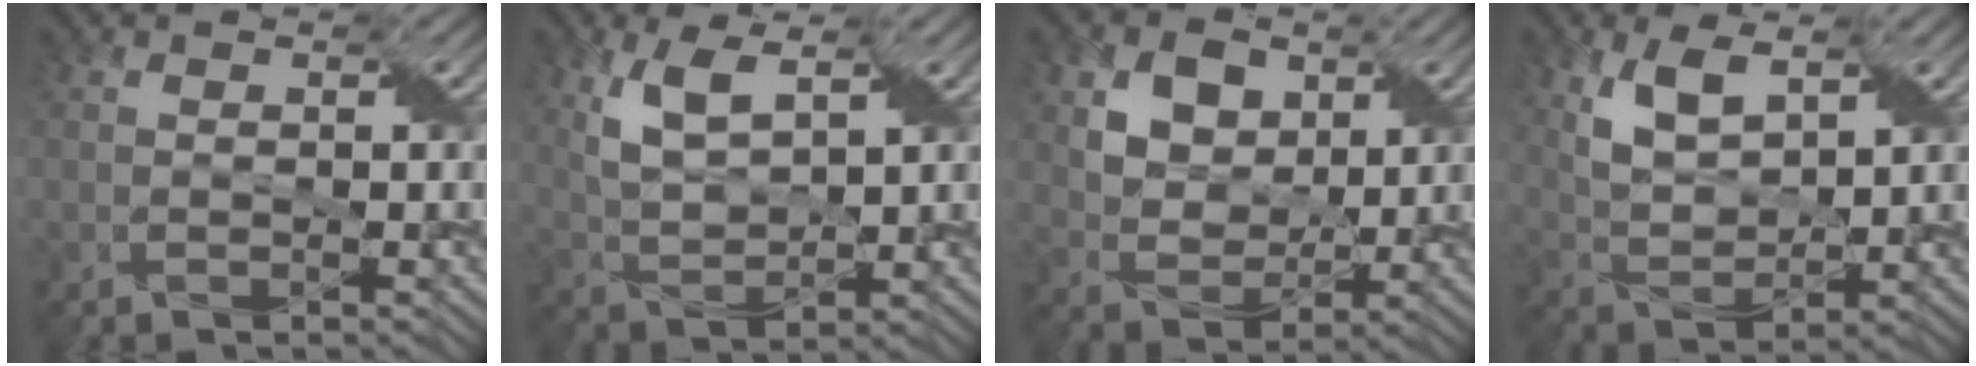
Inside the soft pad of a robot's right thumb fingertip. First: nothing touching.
{"total": 6.0, "force": [3.0, 2.4, 4.6], "torque": [-0.112, 0.000, 0.062]}
{"total": 7.5, "force": [3.2, 5.5, 3.9], "torque": [-0.114, -0.009, 0.061]}
{"total": 6.4, "force": [3.3, 3.1, 4.5], "torque": [-0.105, -0.003, 0.066]}